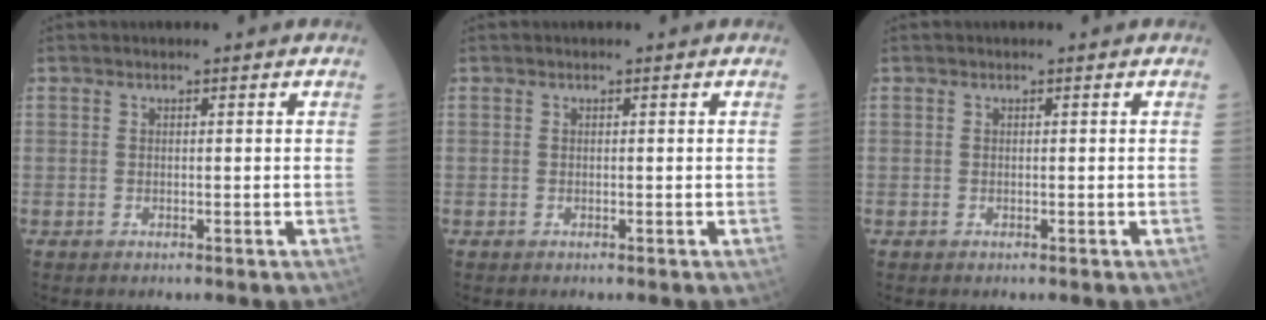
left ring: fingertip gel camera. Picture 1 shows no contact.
{"total": 0.0}
{"total": 0.0}